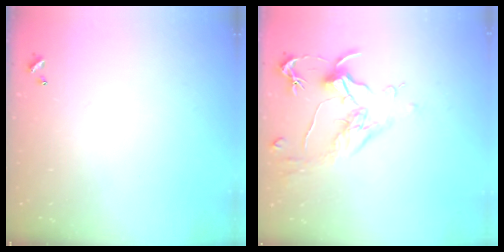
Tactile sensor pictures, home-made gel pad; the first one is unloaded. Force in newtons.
{"total": 1.8, "press": 1.5, "slide": 0.9}